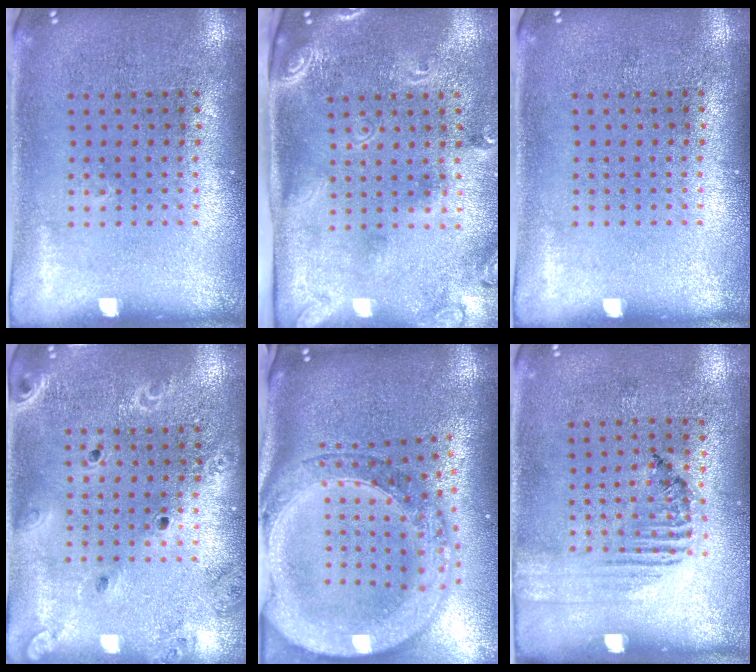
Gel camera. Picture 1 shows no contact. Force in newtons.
{"total": 2.5, "press": 1.7, "slide": 1.8}
{"total": 0.0}
{"total": 1.9, "press": 1.8, "slide": 0.7}
{"total": 4.0, "press": 3.1, "slide": 2.5}
{"total": 1.5, "press": 1.1, "slide": 1.1}